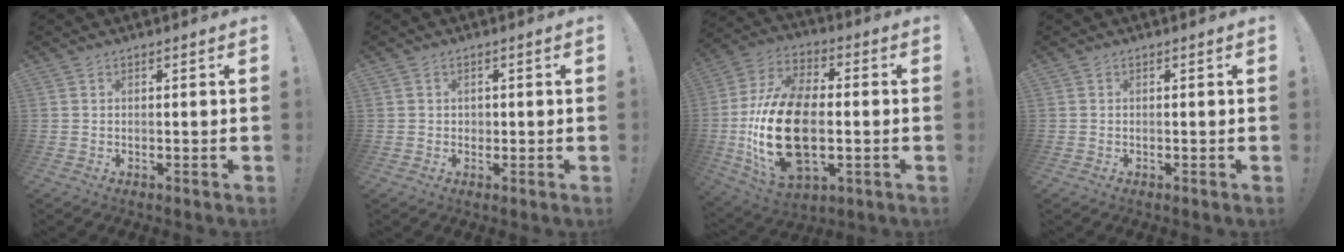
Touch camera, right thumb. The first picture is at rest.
{"total": 1.3, "force": [0.2, 1.3, 0.3], "torque": [-0.003, 0.000, 0.002]}
{"total": 24.7, "force": [-3.4, 14.9, 19.4], "torque": [-0.375, 0.015, -0.044]}
{"total": 0.0}